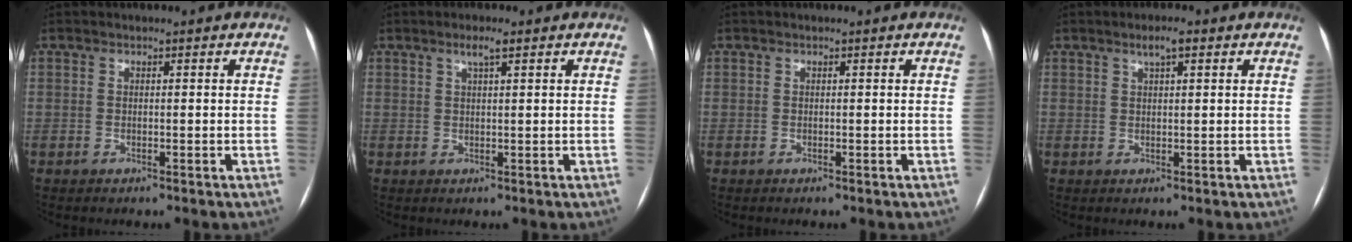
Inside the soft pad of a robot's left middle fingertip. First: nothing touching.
{"total": 2.0, "force": [1.2, 0.1, 1.6], "torque": [-0.032, 0.004, 0.022]}
{"total": 0.0}
{"total": 2.4, "force": [1.4, 0.4, 1.9], "torque": [-0.035, 0.007, 0.023]}